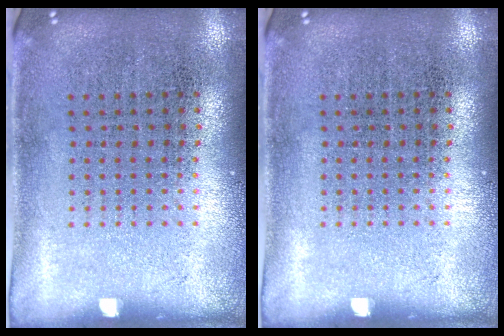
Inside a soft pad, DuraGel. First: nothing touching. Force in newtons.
{"total": 0.0}